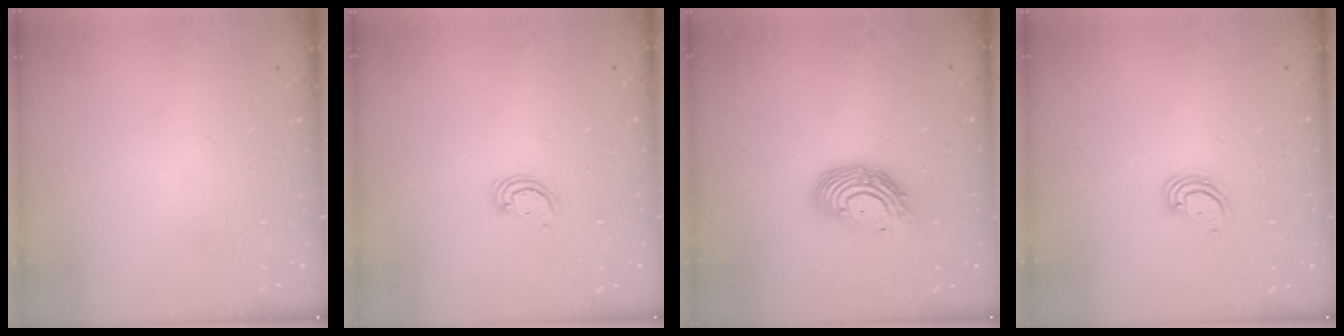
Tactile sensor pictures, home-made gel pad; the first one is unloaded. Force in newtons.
{"total": 3.0, "press": 2.9, "slide": 0.3}
{"total": 11.9, "press": 11.8, "slide": 1.3}
{"total": 3.7, "press": 3.7, "slide": 0.3}